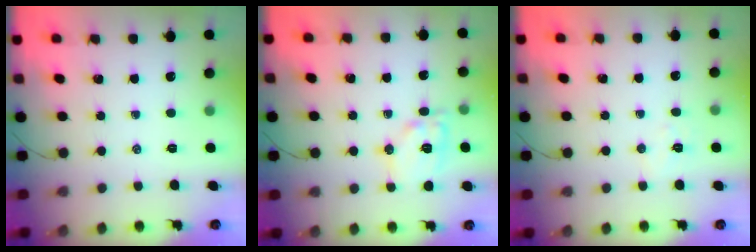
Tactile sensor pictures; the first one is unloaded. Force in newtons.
{"total": 10.8, "press": 10.8, "slide": 0.8}
{"total": 4.5, "press": 4.4, "slide": 0.9}